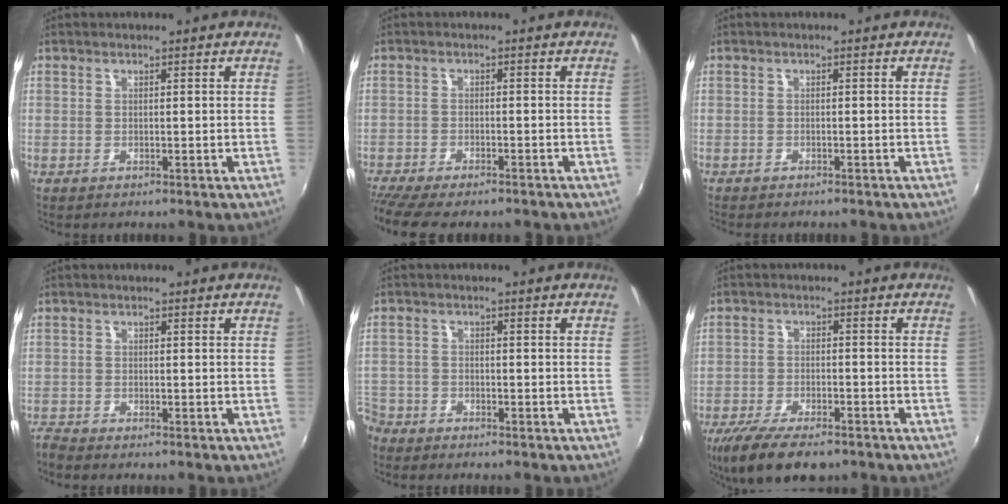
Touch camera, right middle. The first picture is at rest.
{"total": 9.0, "force": [-7.8, 1.7, 4.2], "torque": [-0.104, -0.038, -0.131]}
{"total": 2.2, "force": [-2.0, 0.5, 0.7], "torque": [-0.022, -0.013, -0.032]}
{"total": 2.0, "force": [-2.0, 0.0, 0.2], "torque": [-0.012, -0.012, -0.044]}
{"total": 6.3, "force": [-4.7, 4.1, 1.2], "torque": [-0.060, -0.004, -0.093]}
{"total": 11.8, "force": [-8.8, 4.1, 6.8], "torque": [-0.157, -0.031, -0.151]}